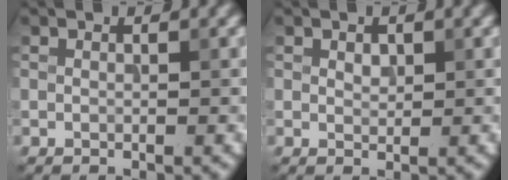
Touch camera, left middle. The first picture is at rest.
{"total": 1.0, "force": [0.5, 0.7, 0.6], "torque": [-0.011, -0.002, 0.010]}